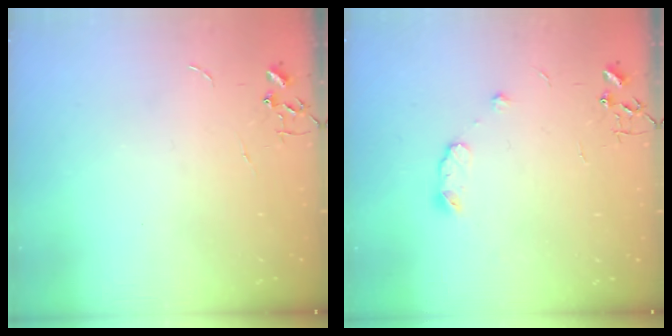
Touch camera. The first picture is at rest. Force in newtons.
{"total": 6.7, "press": 6.7, "slide": 0.9}